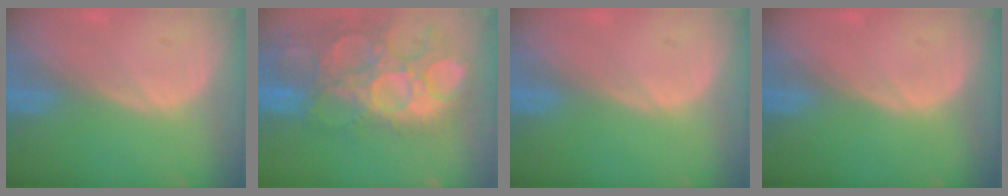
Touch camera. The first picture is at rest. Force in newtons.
{"total": 15.2, "press": 12.6, "slide": 8.5}
{"total": 0.0}
{"total": 0.0}